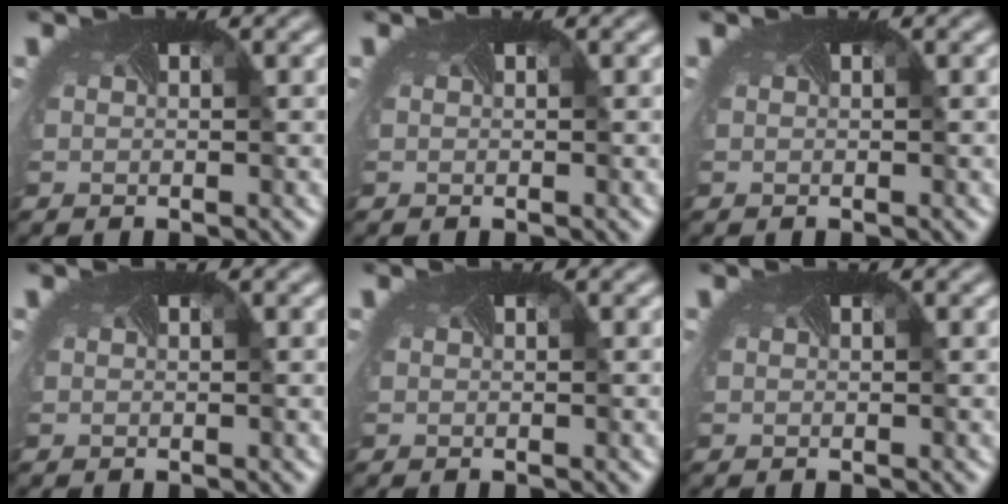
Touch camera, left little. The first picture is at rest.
{"total": 0.0}
{"total": 0.0}
{"total": 0.0}
{"total": 0.0}
{"total": 0.0}